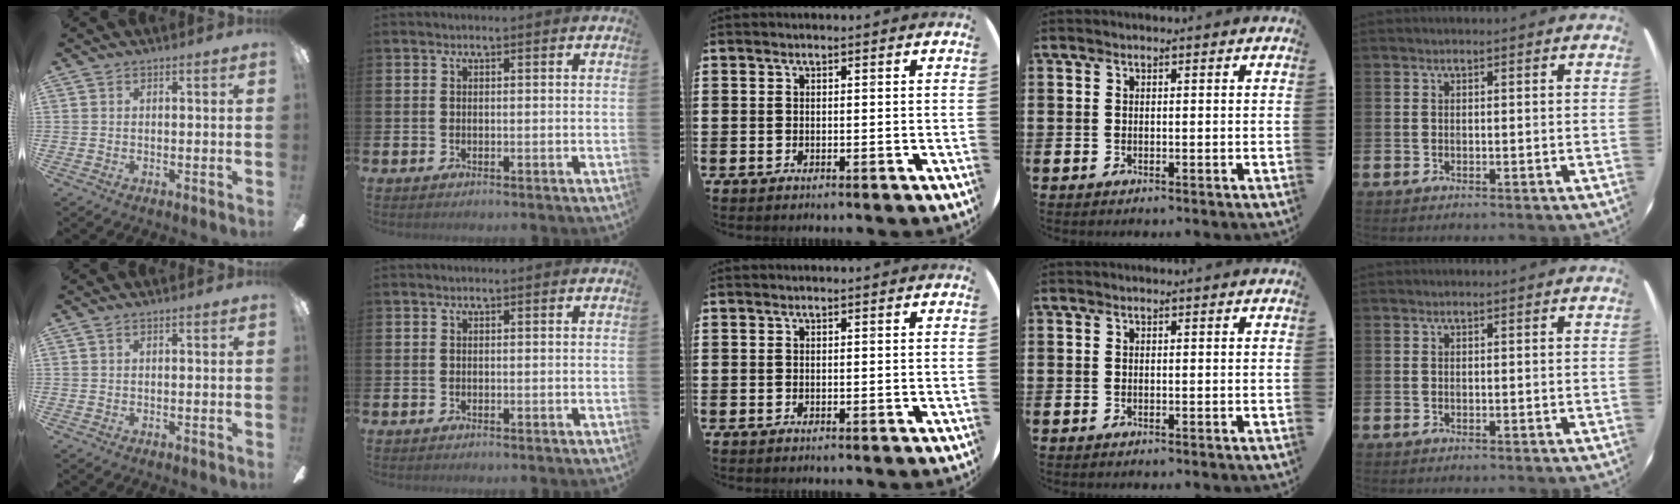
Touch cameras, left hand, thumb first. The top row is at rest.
{}